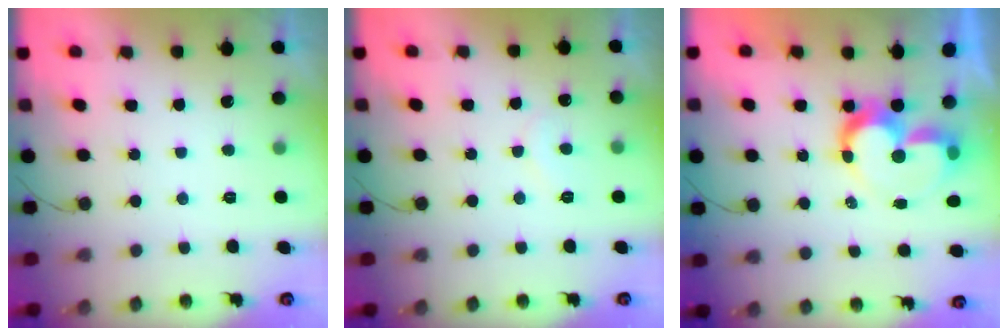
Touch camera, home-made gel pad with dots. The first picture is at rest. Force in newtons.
{"total": 5.7, "press": 5.7, "slide": 0.5}
{"total": 10.5, "press": 10.4, "slide": 0.8}